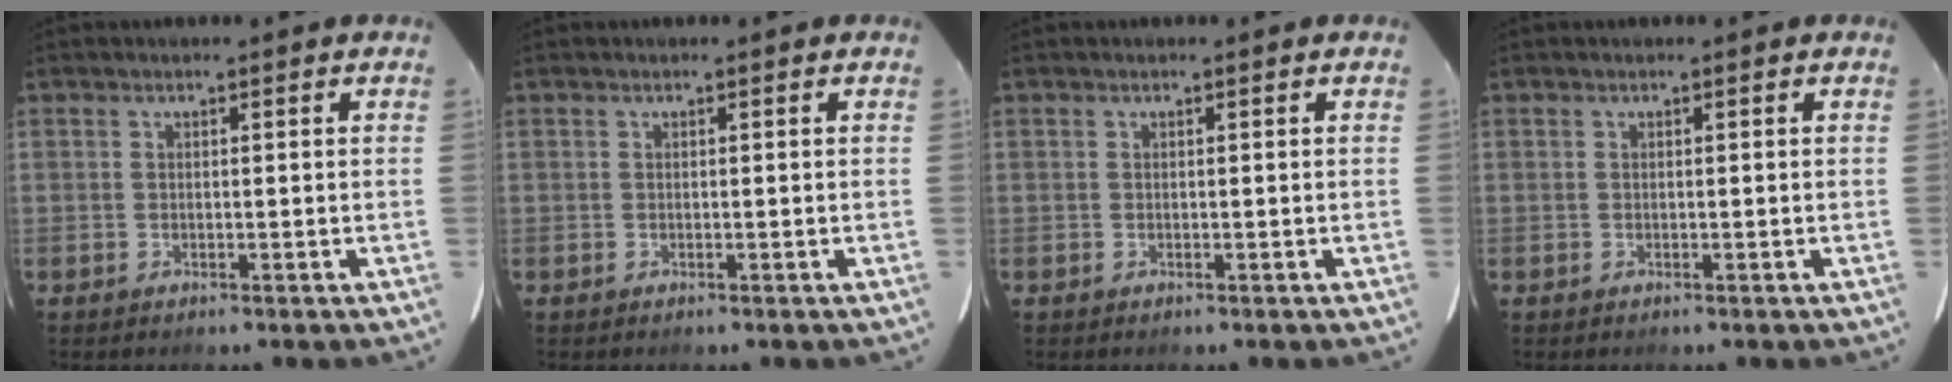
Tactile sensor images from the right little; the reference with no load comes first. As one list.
[{"total": 0.0}, {"total": 0.0}, {"total": 0.0}]